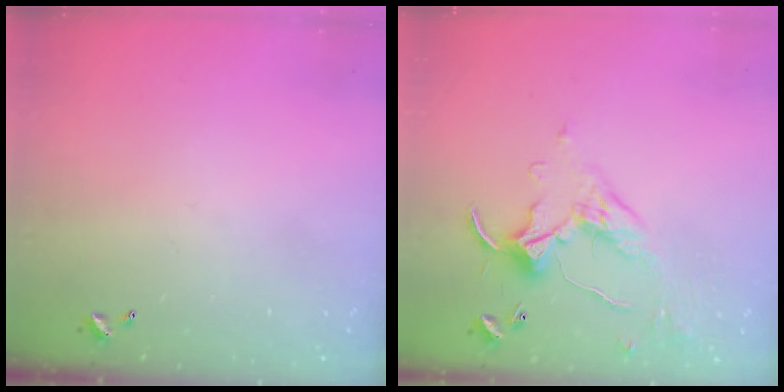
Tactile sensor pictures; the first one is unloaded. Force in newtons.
{"total": 1.7, "press": 1.5, "slide": 0.8}